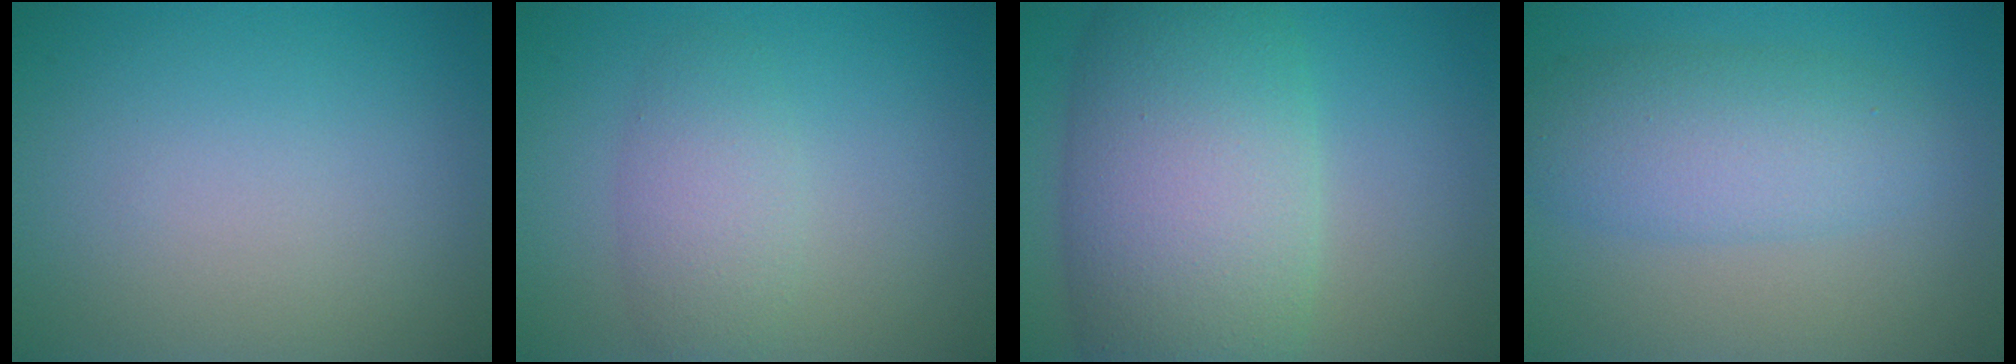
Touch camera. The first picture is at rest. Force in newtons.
{"total": 2.9, "press": 2.9, "slide": 0.2}
{"total": 11.5, "press": 11.5, "slide": 0.5}
{"total": 5.0, "press": 5.0, "slide": 0.1}